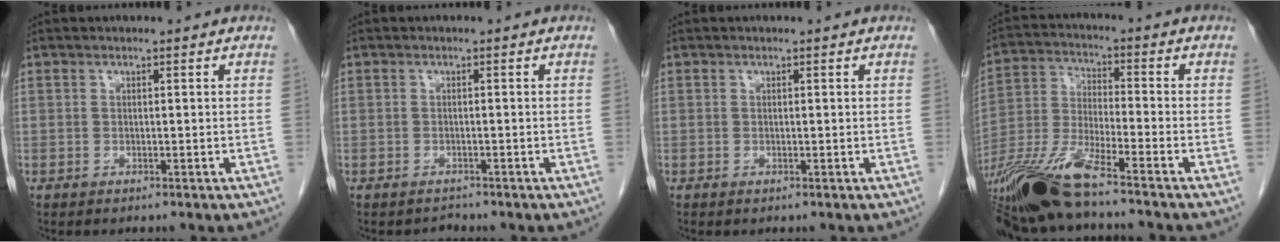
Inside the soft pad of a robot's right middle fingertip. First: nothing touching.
{"total": 0.9, "force": [-0.7, 0.1, -0.6], "torque": [0.005, -0.006, -0.015]}
{"total": 0.0}
{"total": 13.9, "force": [-10.8, 0.2, 8.8], "torque": [-0.183, -0.022, -0.209]}